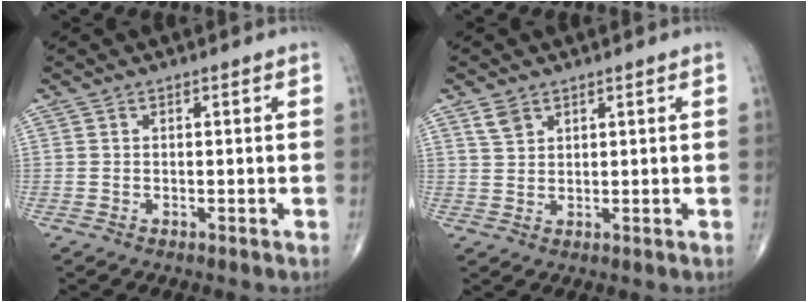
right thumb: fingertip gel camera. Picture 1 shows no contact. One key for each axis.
{"total": 2.8, "fx": 1.9, "fy": 1.7, "fz": 1.2, "tx": -0.016, "ty": -0.004, "tz": 0.042}